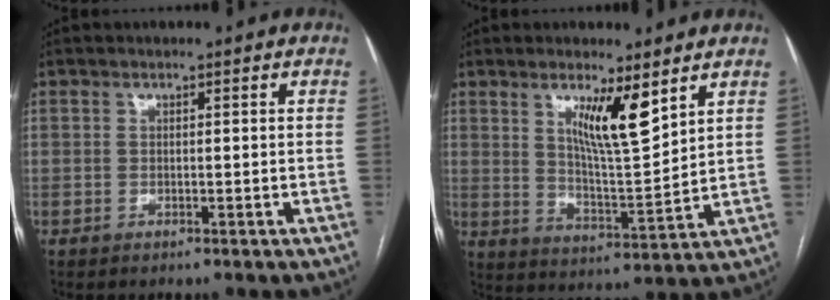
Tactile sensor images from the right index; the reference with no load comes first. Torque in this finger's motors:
{"motor_torque": [0.28, 0.19, 0.36, 0.11]}